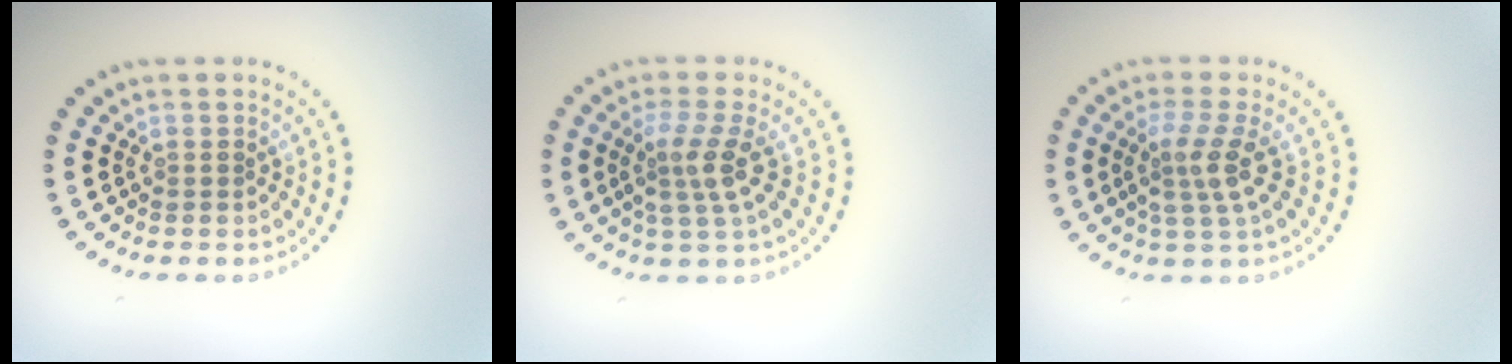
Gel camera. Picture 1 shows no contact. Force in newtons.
{"total": 3.0, "press": 2.4, "slide": 1.8}
{"total": 3.0, "press": 2.4, "slide": 1.8}